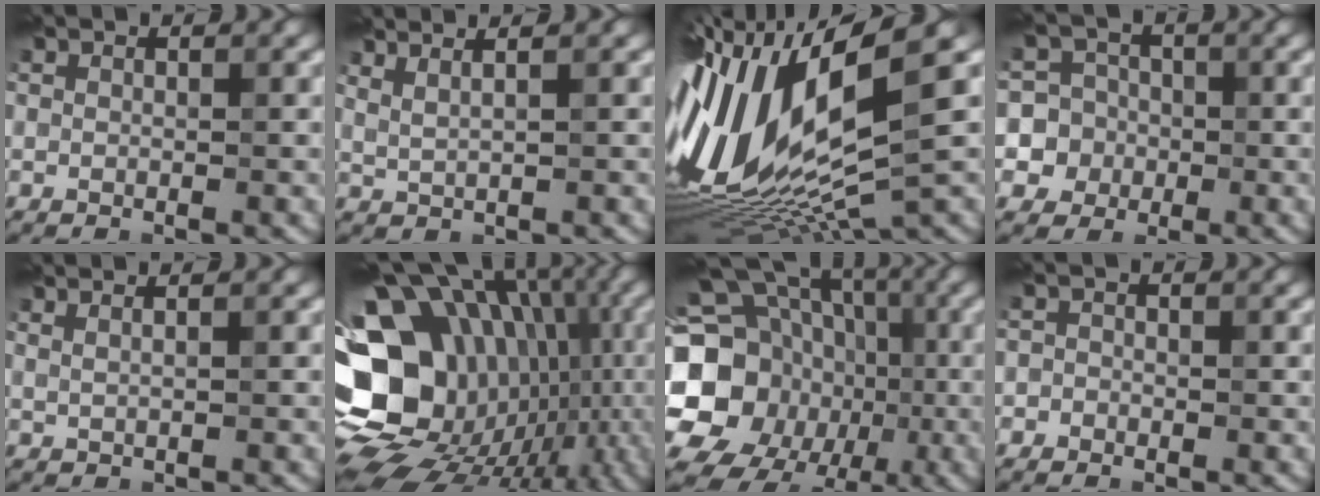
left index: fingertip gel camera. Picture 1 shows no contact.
{"total": 3.1, "force": [2.4, 0.8, 1.8], "torque": [-0.020, 0.018, 0.025]}
{"total": 16.1, "force": [0.4, 4.8, 15.4], "torque": [-0.318, -0.020, 0.022]}
{"total": 7.6, "force": [-0.1, 7.4, 1.8], "torque": [-0.035, 0.029, -0.018]}
{"total": 1.8, "force": [1.3, 0.5, 1.0], "torque": [-0.007, 0.005, 0.009]}
{"total": 19.5, "force": [-4.0, 15.1, 11.6], "torque": [-0.197, 0.013, -0.051]}
{"total": 19.9, "force": [-4.1, 17.4, 8.7], "torque": [-0.182, -0.006, -0.103]}
{"total": 1.1, "force": [-0.5, 1.0, 0.0], "torque": [0.019, 0.002, -0.021]}